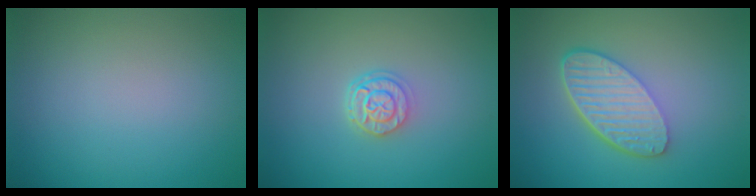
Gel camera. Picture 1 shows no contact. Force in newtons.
{"total": 2.7, "press": 2.1, "slide": 1.7}
{"total": 5.7, "press": 4.2, "slide": 3.9}